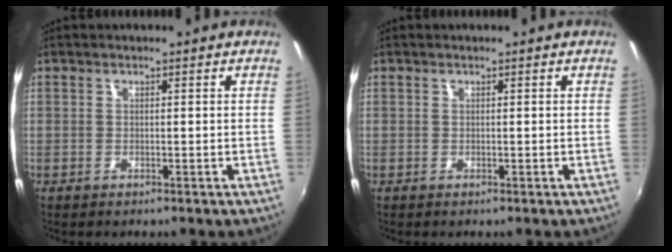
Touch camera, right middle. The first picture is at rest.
{"total": 0.0}